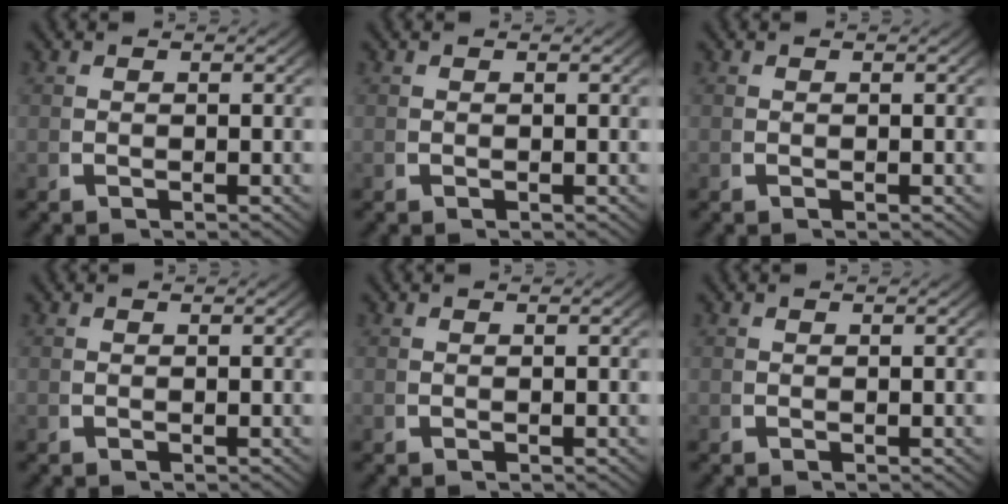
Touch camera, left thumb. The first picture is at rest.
{"total": 0.0}
{"total": 0.0}
{"total": 0.0}
{"total": 0.0}
{"total": 0.0}